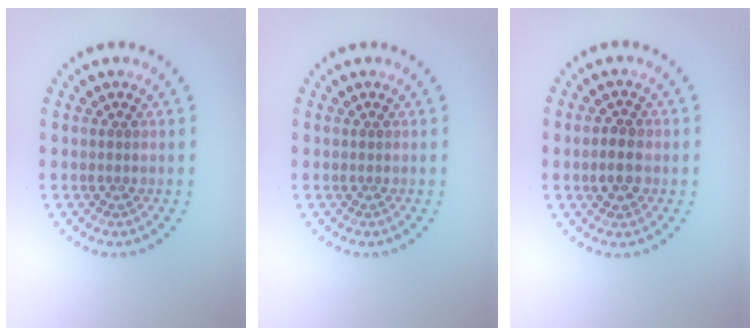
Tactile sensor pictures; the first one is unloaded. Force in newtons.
{"total": 0.0}
{"total": 2.3, "press": 2.3, "slide": 0.3}